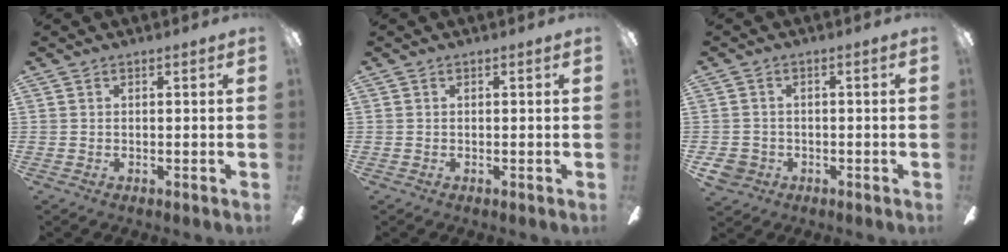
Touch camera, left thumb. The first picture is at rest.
{"total": 0.0}
{"total": 4.3, "force": [-1.8, 3.5, 1.5], "torque": [-0.043, 0.010, -0.036]}